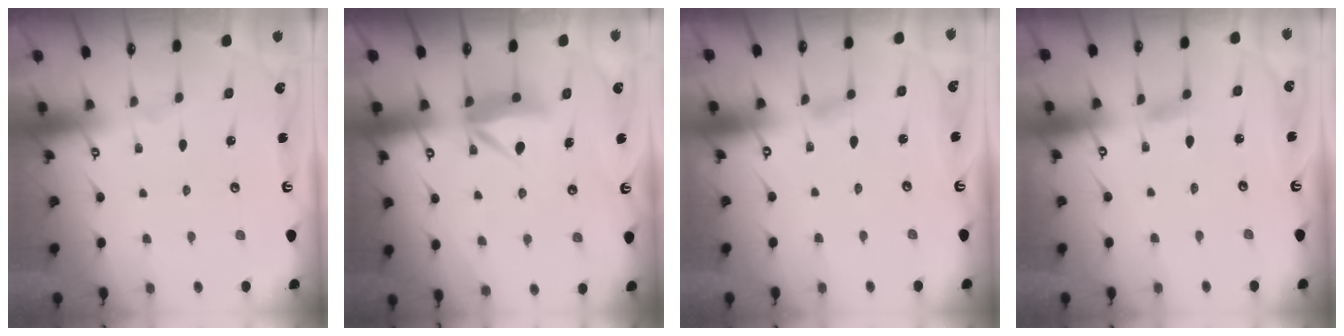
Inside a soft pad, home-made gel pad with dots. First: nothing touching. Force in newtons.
{"total": 8.0, "press": 8.0, "slide": 0.5}
{"total": 3.6, "press": 3.5, "slide": 0.4}
{"total": 2.4, "press": 2.4, "slide": 0.3}